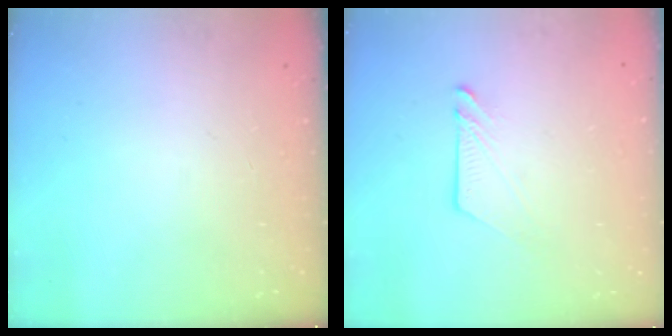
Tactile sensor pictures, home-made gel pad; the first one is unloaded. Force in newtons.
{"total": 4.8, "press": 4.7, "slide": 0.5}